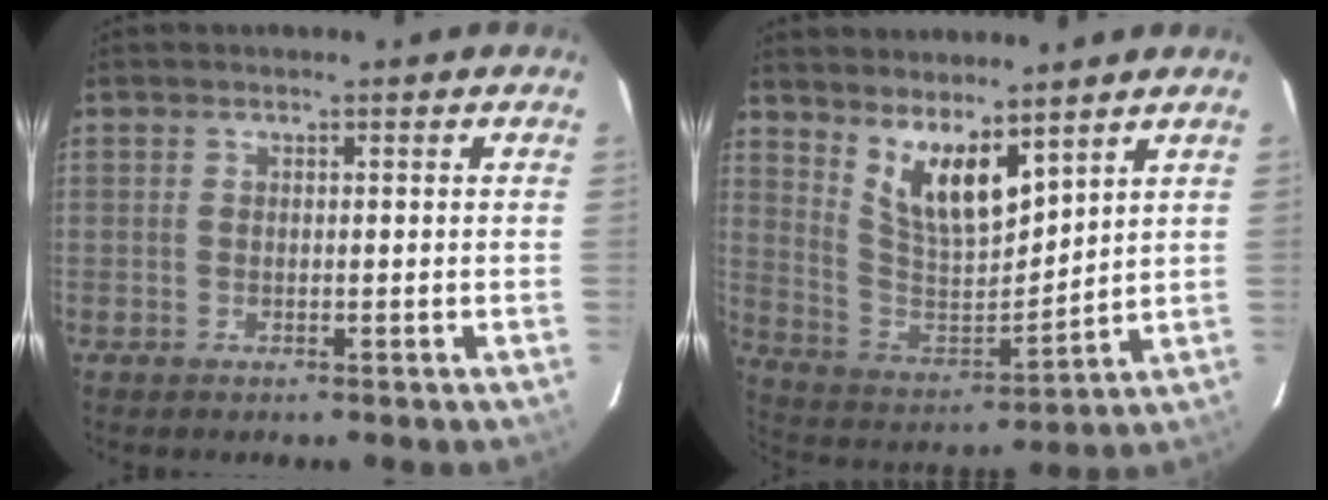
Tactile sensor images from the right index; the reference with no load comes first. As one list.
[{"total": 11.7, "force": [7.8, 3.9, 7.8], "torque": [-0.144, -0.011, 0.159]}]